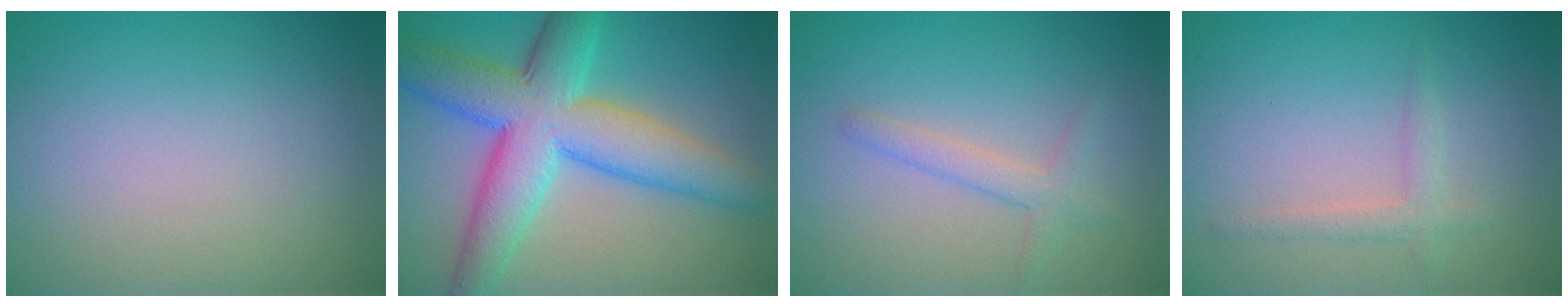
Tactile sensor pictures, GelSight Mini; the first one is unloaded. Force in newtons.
{"total": 9.7, "press": 9.7, "slide": 0.1}
{"total": 1.9, "press": 1.9, "slide": 0.1}
{"total": 1.6, "press": 1.6, "slide": 0.1}